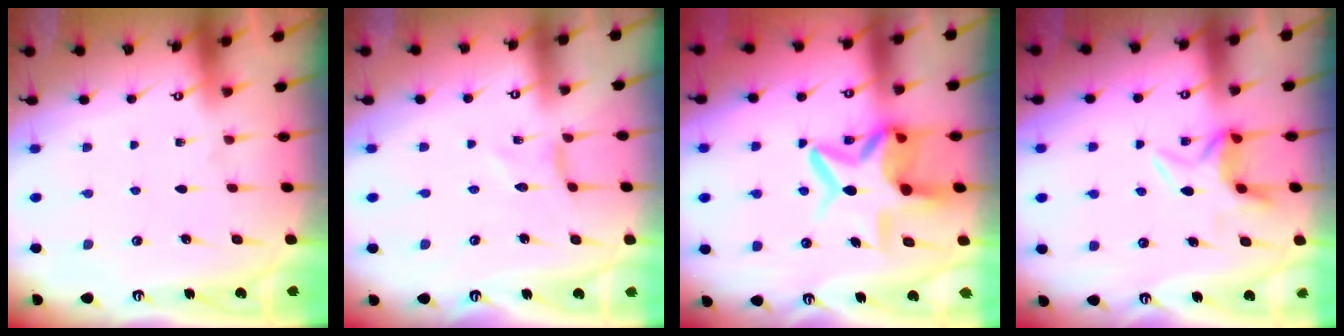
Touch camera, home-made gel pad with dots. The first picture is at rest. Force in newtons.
{"total": 0.0}
{"total": 10.8, "press": 10.7, "slide": 1.6}
{"total": 5.3, "press": 5.2, "slide": 1.1}